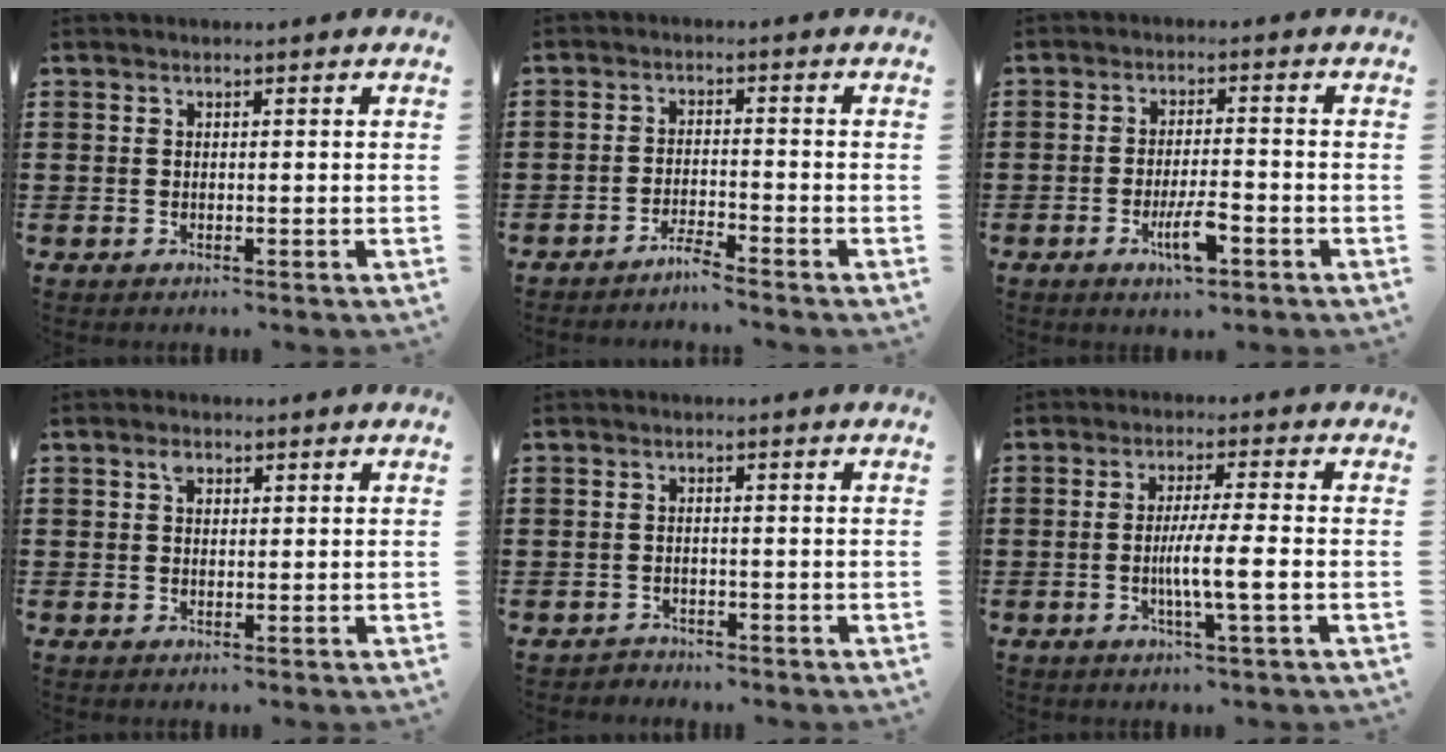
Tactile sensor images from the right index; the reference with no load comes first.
{"total": 2.4, "force": [-2.3, -0.2, 0.7], "torque": [-0.015, 0.000, -0.044]}
{"total": 5.9, "force": [-2.7, 1.5, 5.1], "torque": [-0.101, -0.006, -0.049]}
{"total": 1.7, "force": [0.8, 1.0, 1.1], "torque": [-0.025, 0.005, 0.014]}
{"total": 1.2, "force": [-1.1, 0.4, -0.1], "torque": [-0.001, 0.006, -0.027]}
{"total": 5.9, "force": [-1.4, 0.0, 5.7], "torque": [-0.099, -0.005, -0.026]}